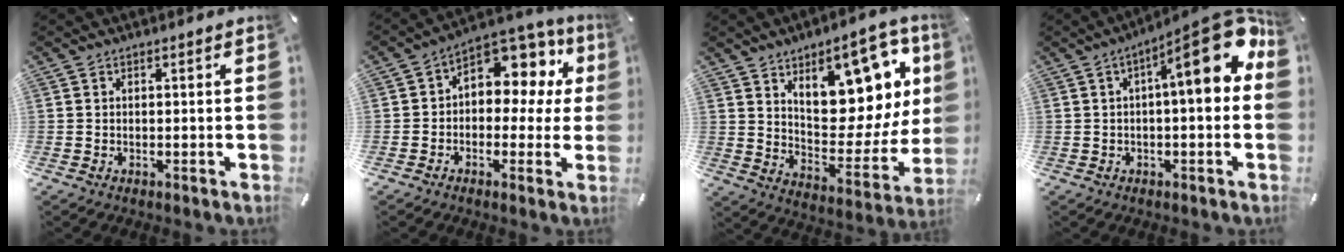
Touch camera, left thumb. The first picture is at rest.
{"total": 9.7, "force": [2.9, 6.8, 6.3], "torque": [-0.084, -0.032, 0.051]}
{"total": 20.3, "force": [10.8, 9.9, 14.0], "torque": [-0.185, -0.082, 0.182]}
{"total": 16.3, "force": [4.9, 4.6, 14.9], "torque": [-0.192, -0.043, 0.067]}